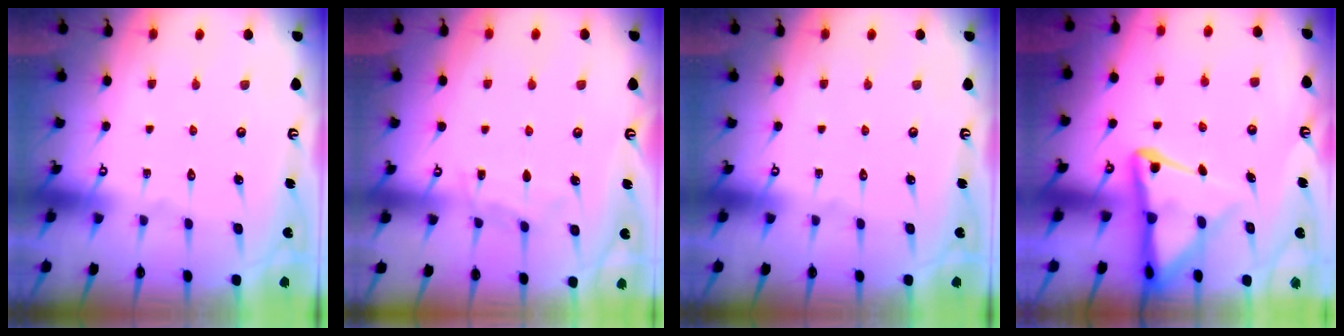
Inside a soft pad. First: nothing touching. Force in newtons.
{"total": 4.9, "press": 4.9, "slide": 0.6}
{"total": 0.0}
{"total": 9.4, "press": 9.3, "slide": 1.2}